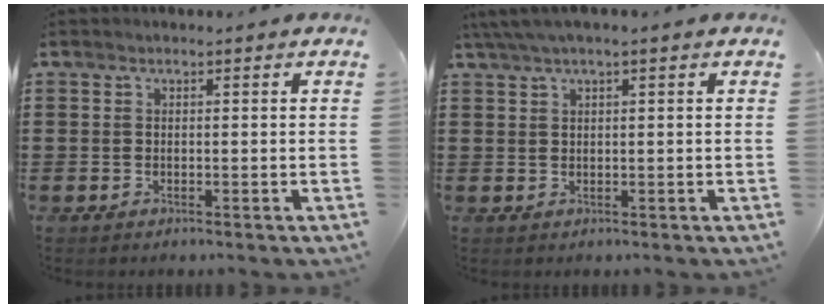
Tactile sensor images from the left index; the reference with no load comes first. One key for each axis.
{"total": 2.0, "fx": 1.0, "fy": 0.0, "fz": 1.7, "tx": -0.033, "ty": 0.001, "tz": 0.018}